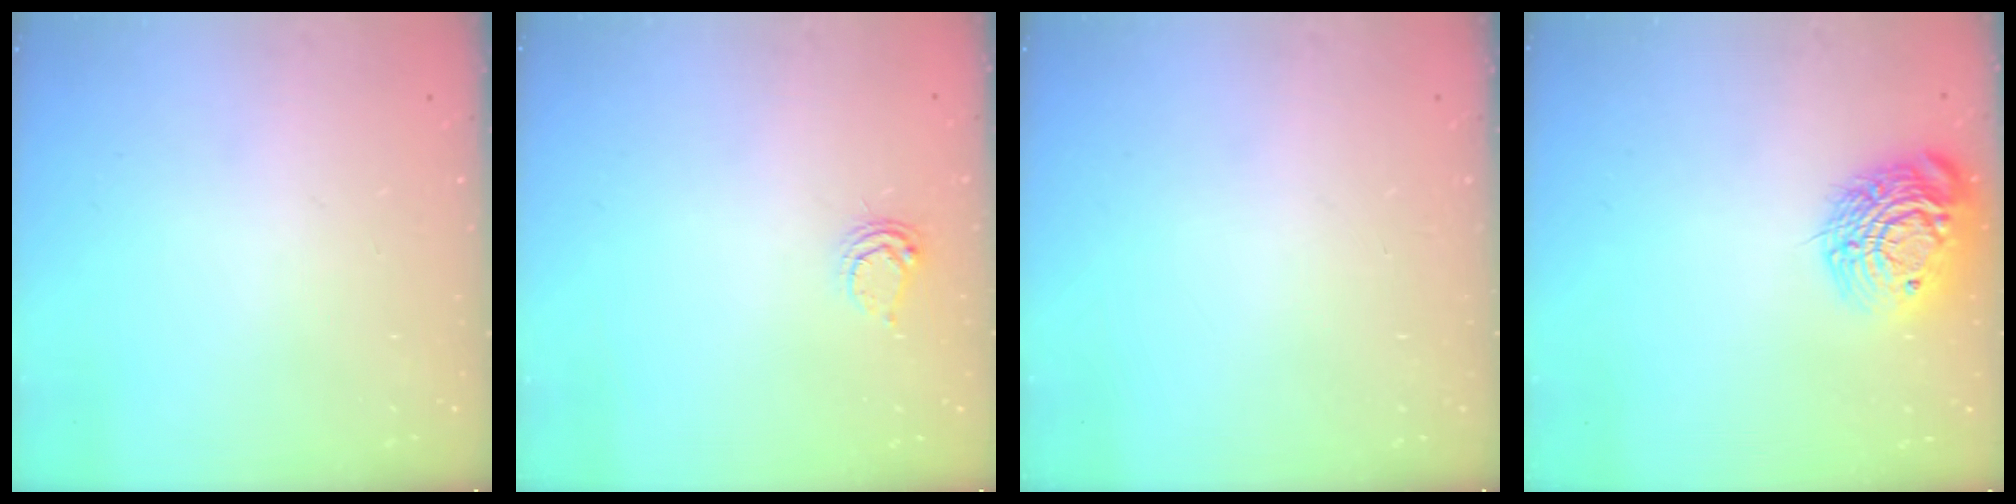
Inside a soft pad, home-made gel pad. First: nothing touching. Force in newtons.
{"total": 3.5, "press": 3.4, "slide": 0.4}
{"total": 0.0}
{"total": 15.8, "press": 15.7, "slide": 1.3}